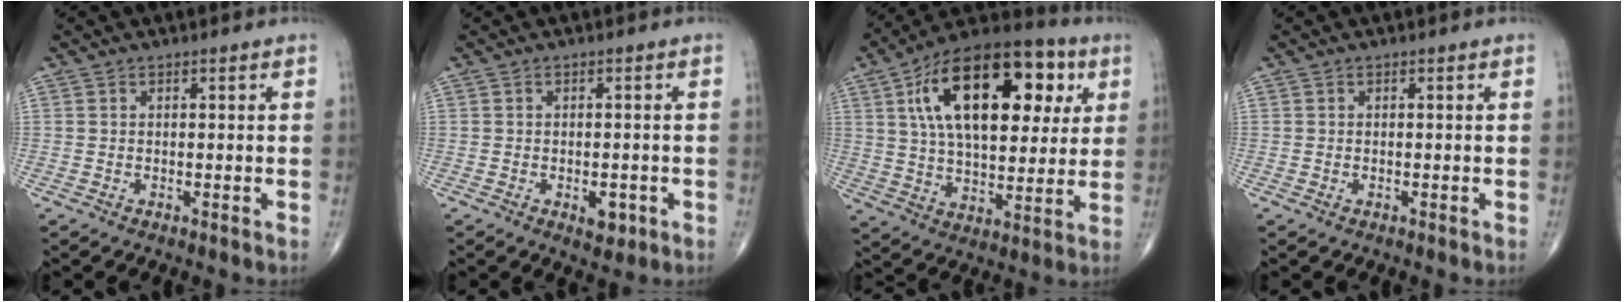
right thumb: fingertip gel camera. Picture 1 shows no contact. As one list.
[{"total": 3.3, "force": [-1.2, 1.8, 2.5], "torque": [-0.023, 0.002, -0.009]}, {"total": 25.9, "force": [8.1, 13.5, 20.6], "torque": [-0.308, 0.004, 0.124]}, {"total": 0.0}]